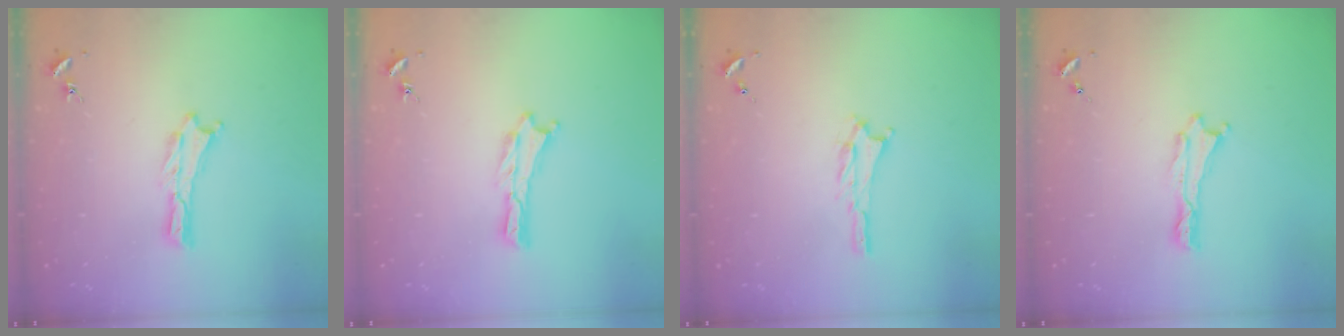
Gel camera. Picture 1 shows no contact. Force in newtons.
{"total": 0.0}
{"total": 1.2, "press": 1.2, "slide": 0.2}
{"total": 0.0}